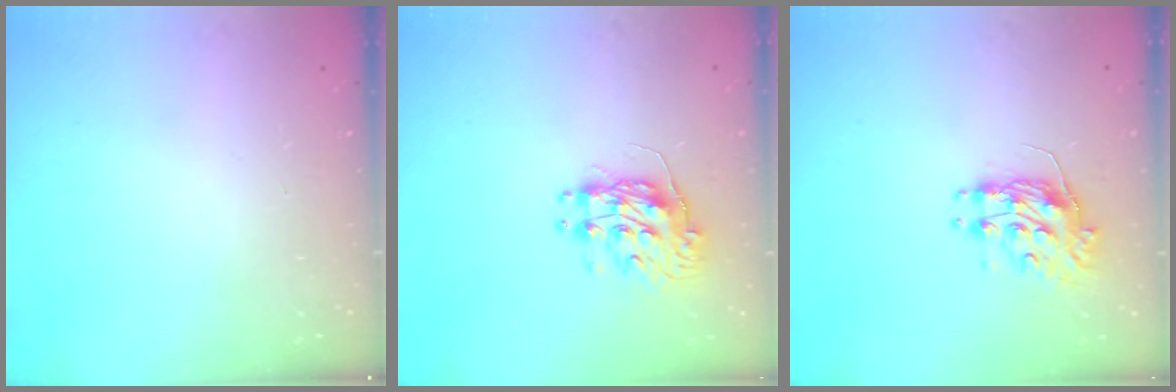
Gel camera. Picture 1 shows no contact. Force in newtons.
{"total": 9.6, "press": 9.6, "slide": 0.4}
{"total": 9.2, "press": 9.2, "slide": 0.5}